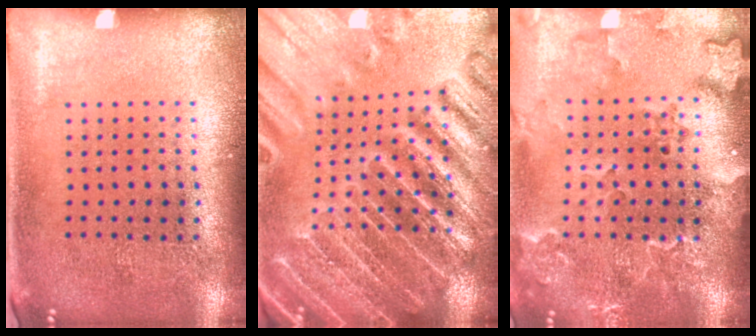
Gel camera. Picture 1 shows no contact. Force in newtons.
{"total": 4.2, "press": 3.9, "slide": 1.5}
{"total": 2.6, "press": 2.3, "slide": 1.1}